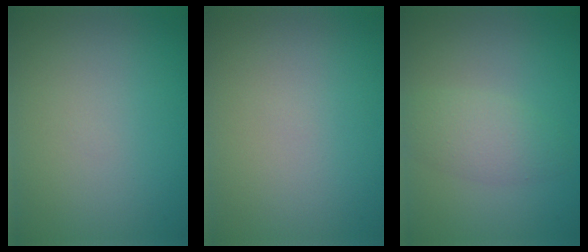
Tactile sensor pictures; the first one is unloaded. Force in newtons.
{"total": 0.0}
{"total": 2.9, "press": 2.9, "slide": 0.1}